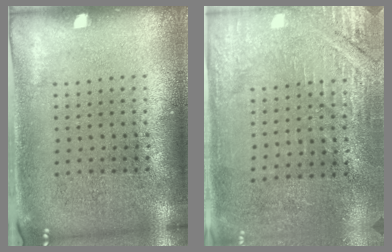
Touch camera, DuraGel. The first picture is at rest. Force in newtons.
{"total": 2.8, "press": 2.7, "slide": 0.9}